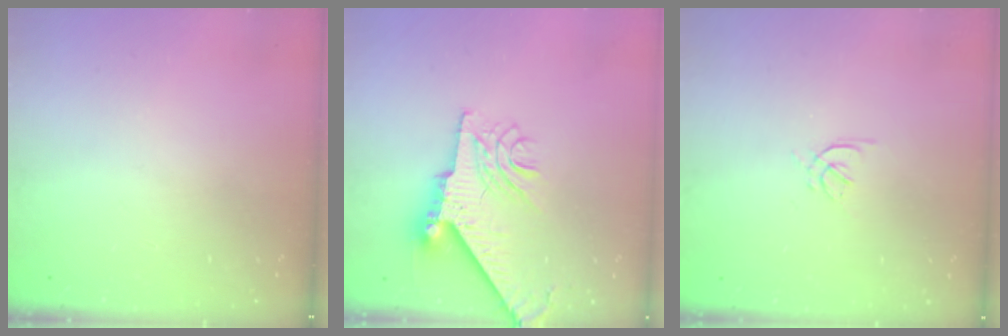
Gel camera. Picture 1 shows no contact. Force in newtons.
{"total": 11.4, "press": 11.3, "slide": 1.5}
{"total": 1.5, "press": 1.4, "slide": 0.6}